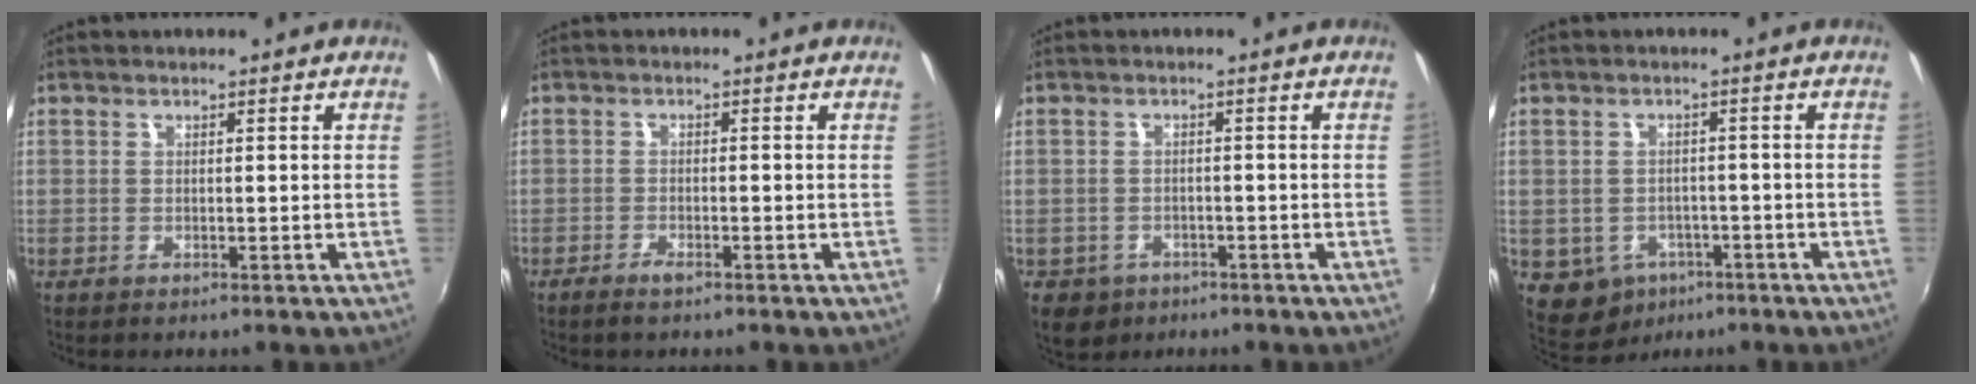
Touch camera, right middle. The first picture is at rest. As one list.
[{"total": 2.3, "force": [-1.9, 0.5, 1.2], "torque": [-0.036, -0.003, -0.038]}, {"total": 5.3, "force": [-2.6, 4.2, 1.9], "torque": [-0.050, -0.007, -0.035]}, {"total": 7.7, "force": [-3.7, 6.2, 2.6], "torque": [-0.077, -0.005, -0.040]}]